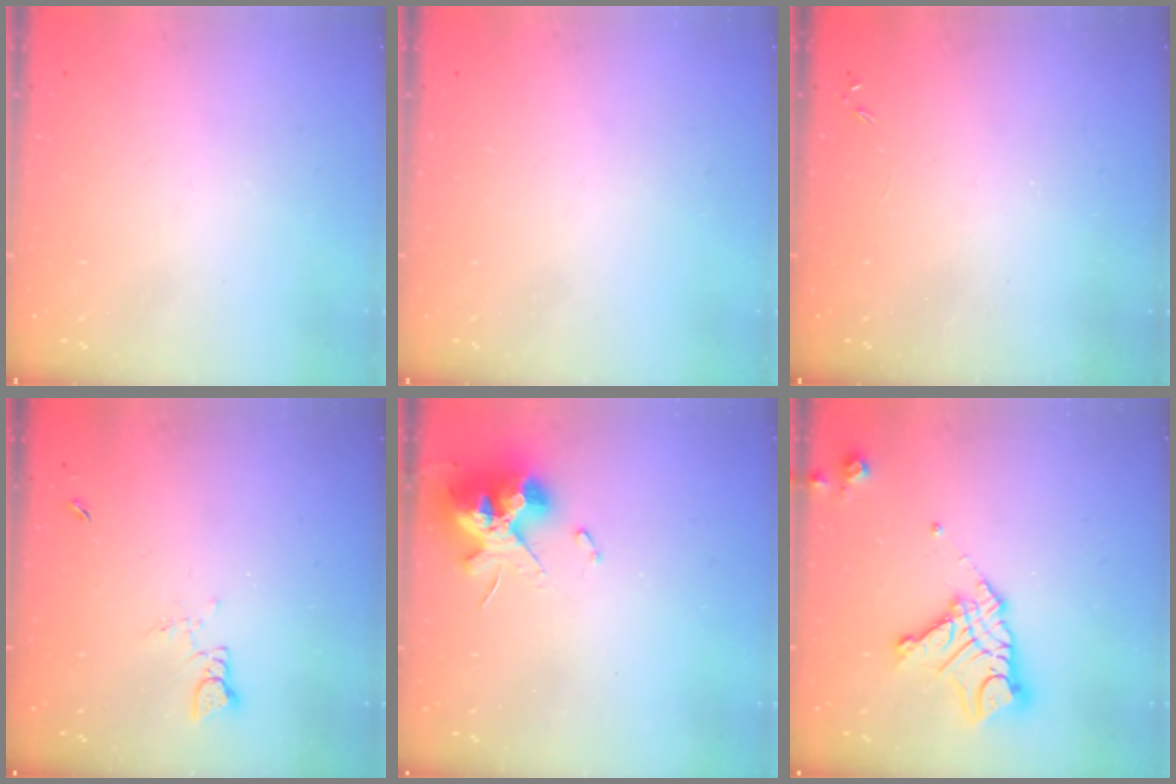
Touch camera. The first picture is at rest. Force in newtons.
{"total": 0.0}
{"total": 0.0}
{"total": 1.0, "press": 1.0, "slide": 0.1}
{"total": 13.4, "press": 13.3, "slide": 1.1}
{"total": 13.9, "press": 13.9, "slide": 1.1}